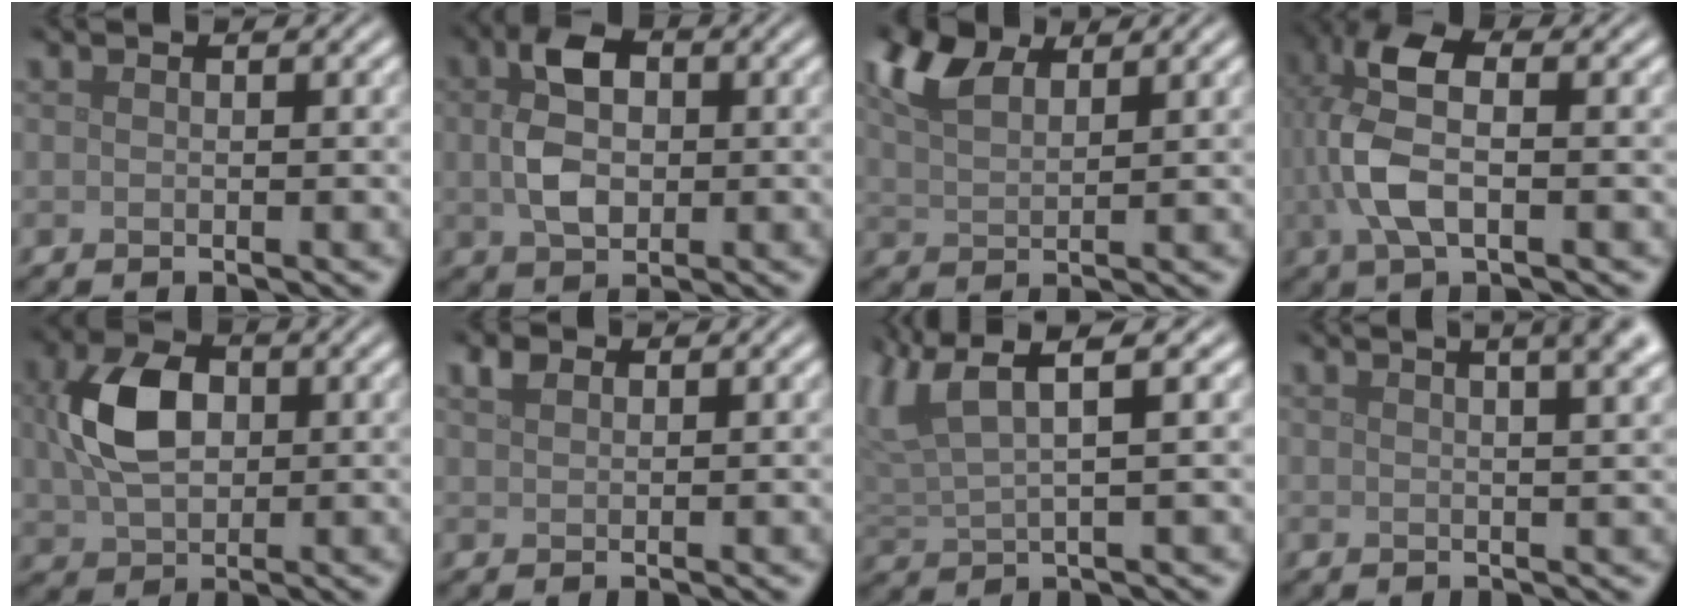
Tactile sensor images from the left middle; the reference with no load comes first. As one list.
[{"total": 4.9, "force": [0.4, 3.2, 3.6], "torque": [-0.073, 0.006, 0.001]}, {"total": 5.1, "force": [3.5, 2.2, 2.9], "torque": [-0.072, 0.016, 0.065]}, {"total": 6.3, "force": [0.1, 2.8, 5.6], "torque": [-0.129, 0.013, -0.004]}, {"total": 6.5, "force": [1.0, 4.6, 4.5], "torque": [-0.106, 0.003, 0.018]}, {"total": 1.2, "force": [0.9, 0.6, 0.5], "torque": [-0.012, 0.004, 0.019]}, {"total": 6.0, "force": [3.6, 1.7, 4.6], "torque": [-0.104, 0.021, 0.068]}, {"total": 8.8, "force": [4.7, 4.2, 6.2], "torque": [-0.002, 0.060, 0.013]}]